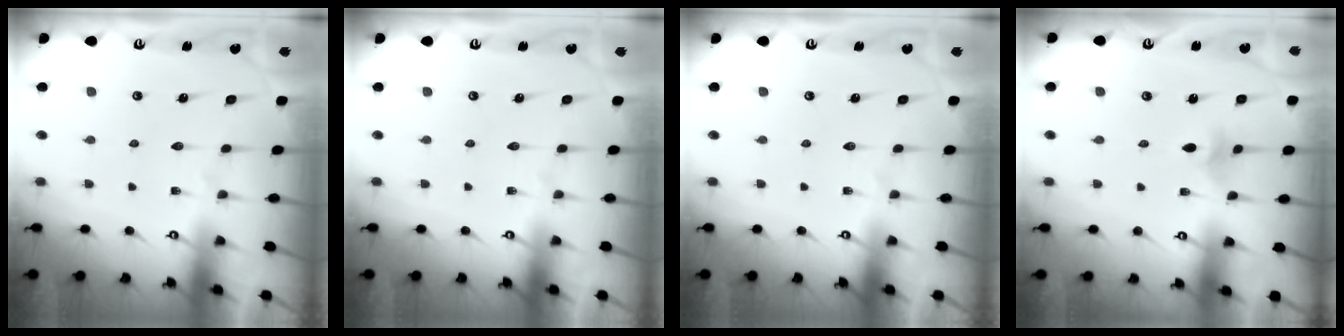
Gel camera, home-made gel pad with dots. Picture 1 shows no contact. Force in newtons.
{"total": 0.0}
{"total": 0.0}
{"total": 2.7, "press": 2.6, "slide": 0.5}